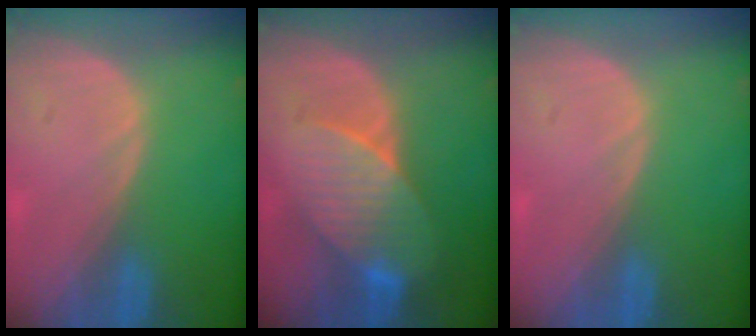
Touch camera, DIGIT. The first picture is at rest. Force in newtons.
{"total": 7.5, "press": 7.3, "slide": 1.4}
{"total": 0.0}